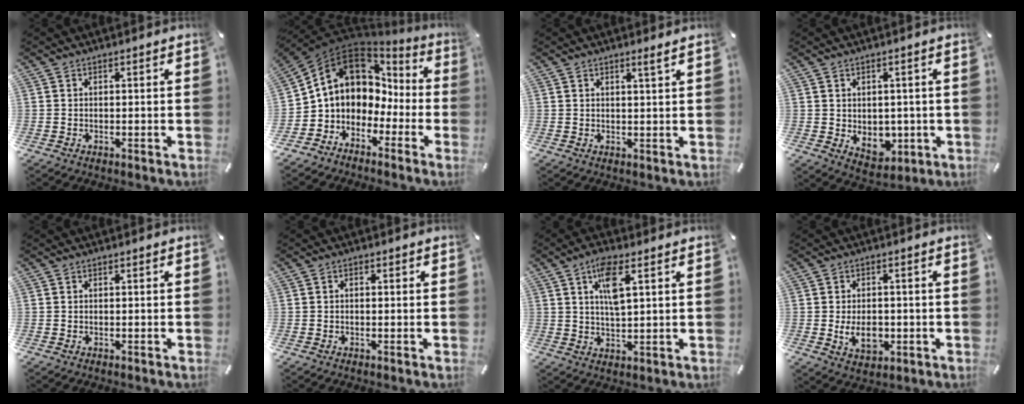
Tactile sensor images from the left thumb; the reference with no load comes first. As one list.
[{"total": 10.4, "force": [1.9, 9.2, 4.5], "torque": [-0.109, -0.014, 0.032]}, {"total": 2.0, "force": [1.4, -0.1, 1.3], "torque": [-0.027, -0.004, 0.025]}, {"total": 5.2, "force": [0.3, 4.7, 2.4], "torque": [-0.005, -0.006, 0.007]}, {"total": 0.0}, {"total": 0.8, "force": [-0.1, 0.6, 0.5], "torque": [-0.009, 0.003, -0.004]}, {"total": 7.6, "force": [3.2, 2.4, 6.4], "torque": [-0.119, -0.001, 0.051]}, {"total": 6.8, "force": [-1.0, 4.8, 4.8], "torque": [-0.084, -0.004, -0.018]}]